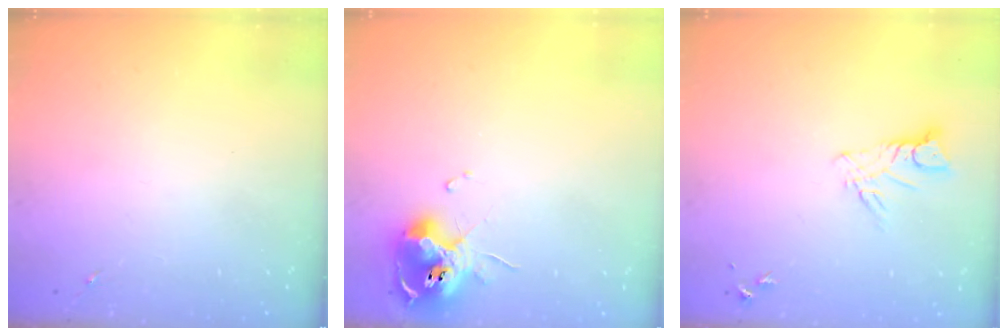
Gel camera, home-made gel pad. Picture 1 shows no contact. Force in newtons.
{"total": 11.5, "press": 11.4, "slide": 1.8}
{"total": 7.0, "press": 7.0, "slide": 0.7}